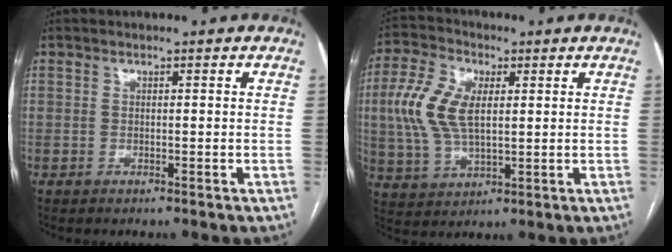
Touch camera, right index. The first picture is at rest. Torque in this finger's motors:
{"motor_torque": [0.64, 0.21, 0.85, 0.21]}